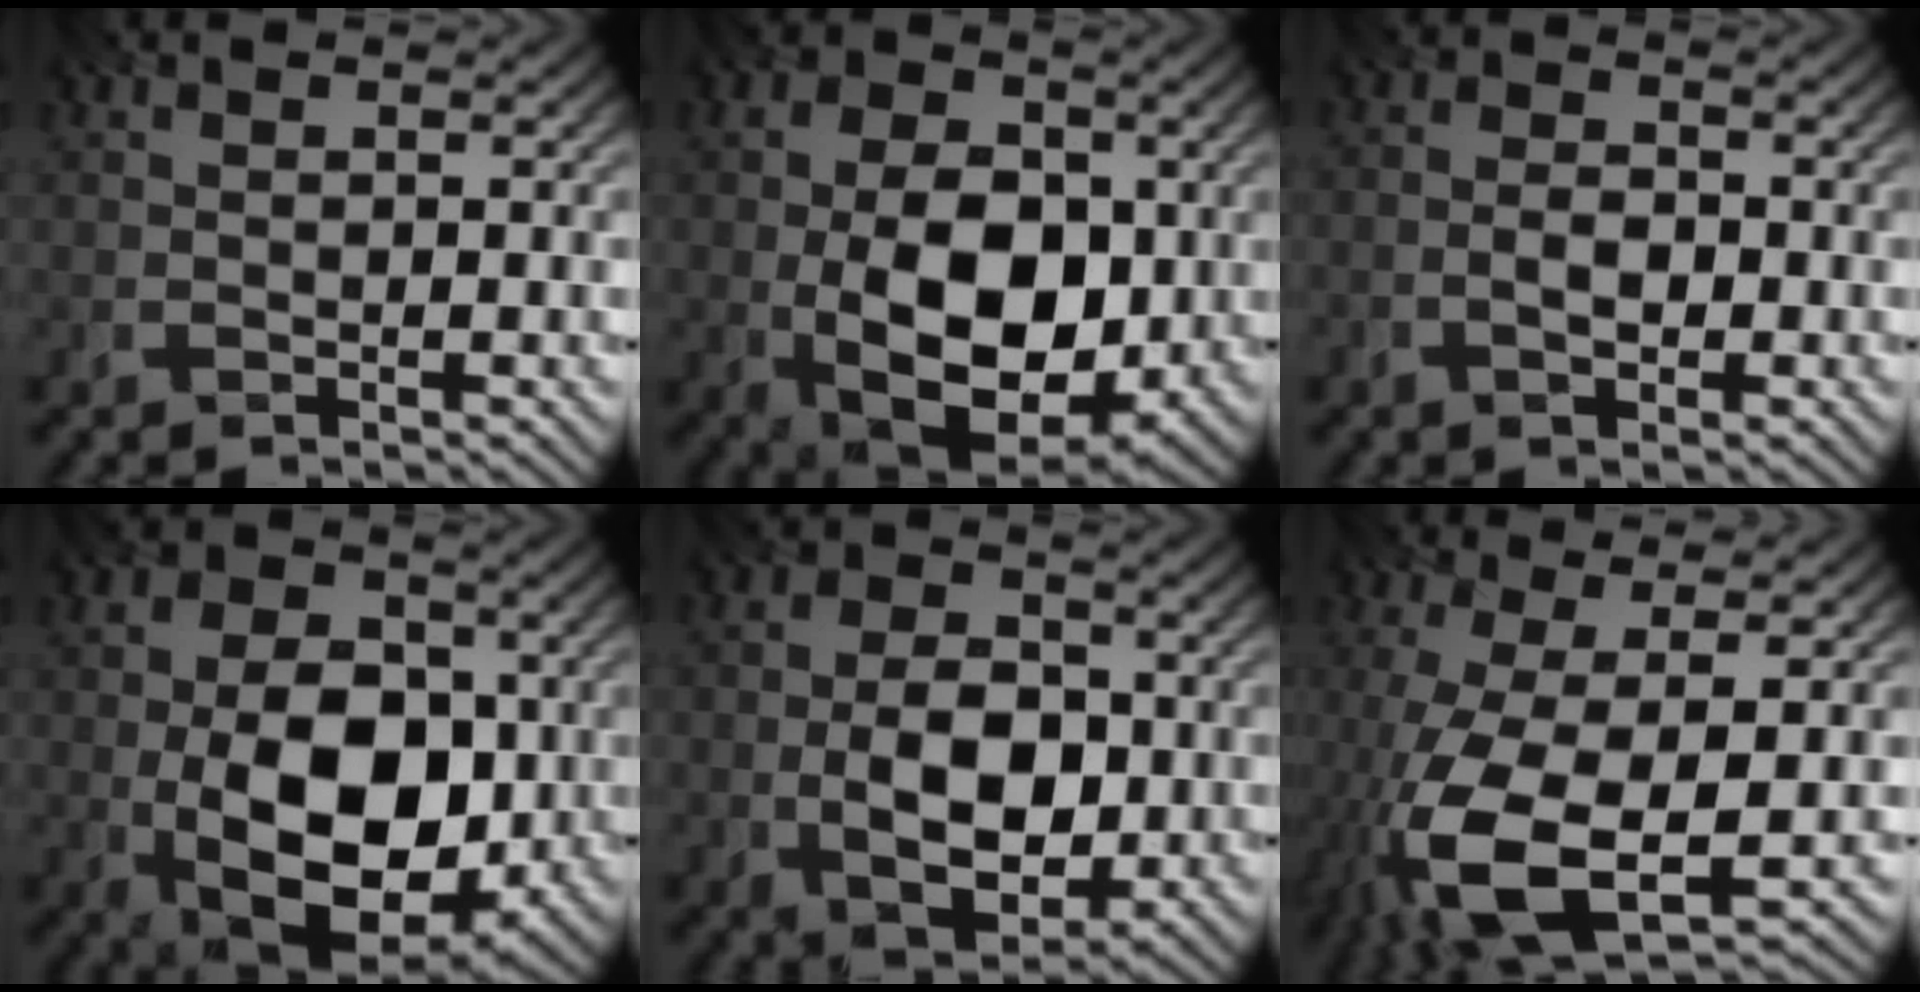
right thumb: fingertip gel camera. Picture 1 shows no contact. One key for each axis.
{"total": 14.8, "fx": -2.5, "fy": 9.2, "fz": 11.4, "tx": -0.177, "ty": -0.014, "tz": -0.053}
{"total": 3.0, "fx": -2.2, "fy": 1.2, "fz": 1.6, "tx": -0.019, "ty": -0.004, "tz": -0.051}
{"total": 16.0, "fx": -3.6, "fy": 10.1, "fz": 11.9, "tx": -0.175, "ty": -0.012, "tz": -0.075}
{"total": 9.0, "fx": -2.6, "fy": 5.6, "fz": 6.6, "tx": -0.119, "ty": -0.013, "tz": -0.056}
{"total": 14.6, "fx": -5.8, "fy": 5.9, "fz": 12.1, "tx": -0.277, "ty": -0.033, "tz": -0.107}